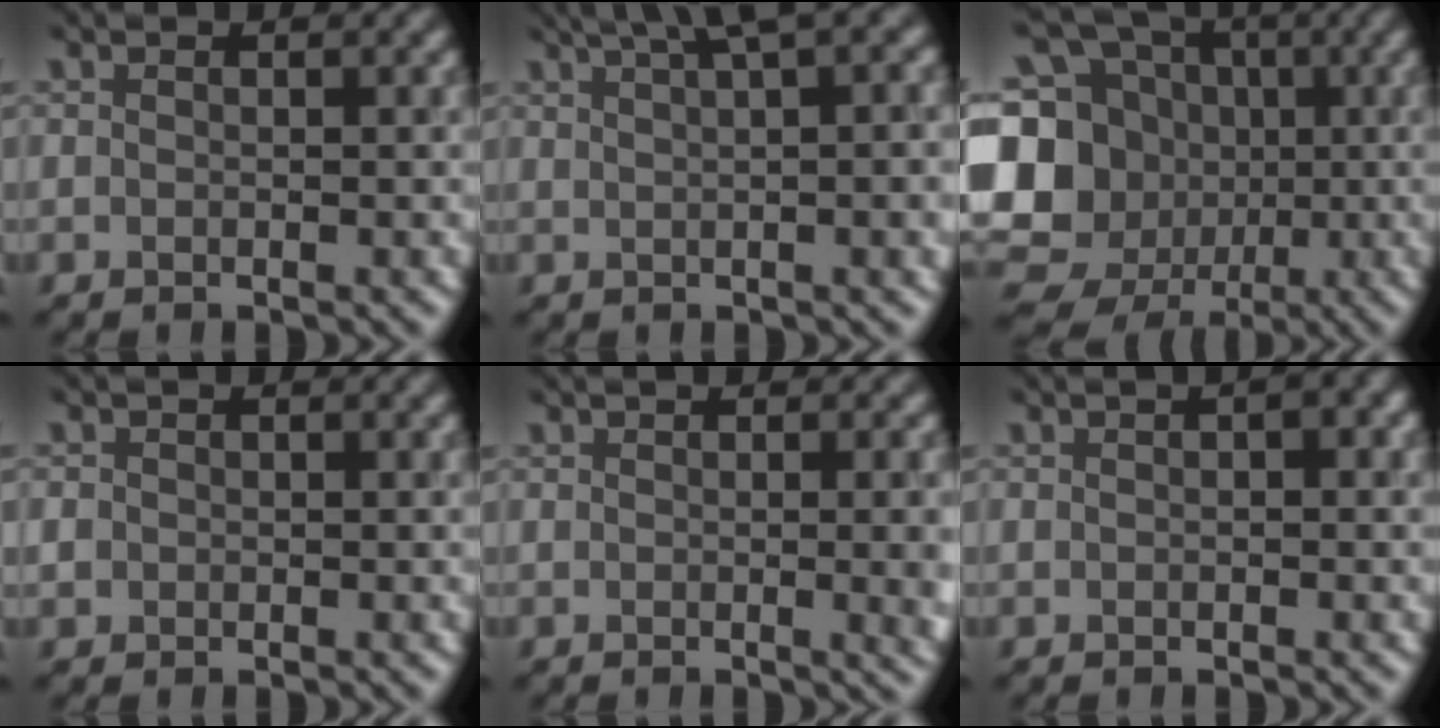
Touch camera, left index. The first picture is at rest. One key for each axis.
{"total": 8.9, "fx": 4.4, "fy": 2.6, "fz": 7.3, "tx": -0.069, "ty": 0.033, "tz": 0.066}
{"total": 17.7, "fx": -2.1, "fy": 16.2, "fz": 6.7, "tx": -0.186, "ty": 0.016, "tz": -0.060}
{"total": 1.3, "fx": 0.1, "fy": 1.2, "fz": 0.3, "tx": 0.004, "ty": -0.001, "tz": -0.002}
{"total": 4.4, "fx": 0.0, "fy": 1.6, "fz": 4.1, "tx": -0.034, "ty": 0.000, "tz": 0.005}
{"total": 1.4, "fx": 0.3, "fy": 0.7, "fz": 1.2, "tx": -0.014, "ty": 0.003, "tz": 0.003}